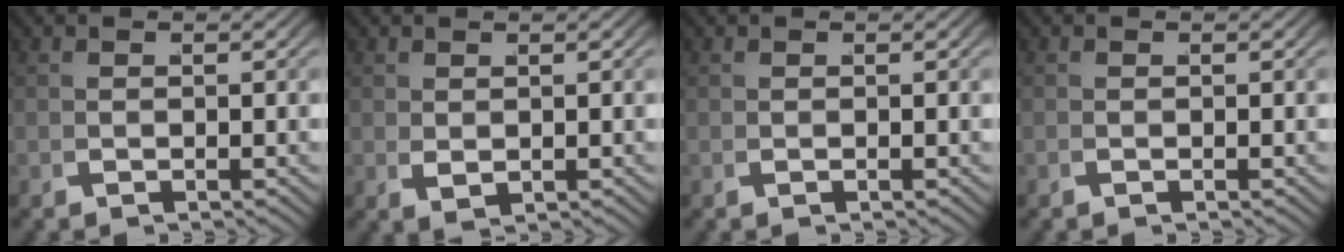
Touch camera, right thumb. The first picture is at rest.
{"total": 1.2, "force": [0.4, 0.5, 1.0], "torque": [-0.021, -0.005, 0.020]}
{"total": 0.0}
{"total": 0.0}